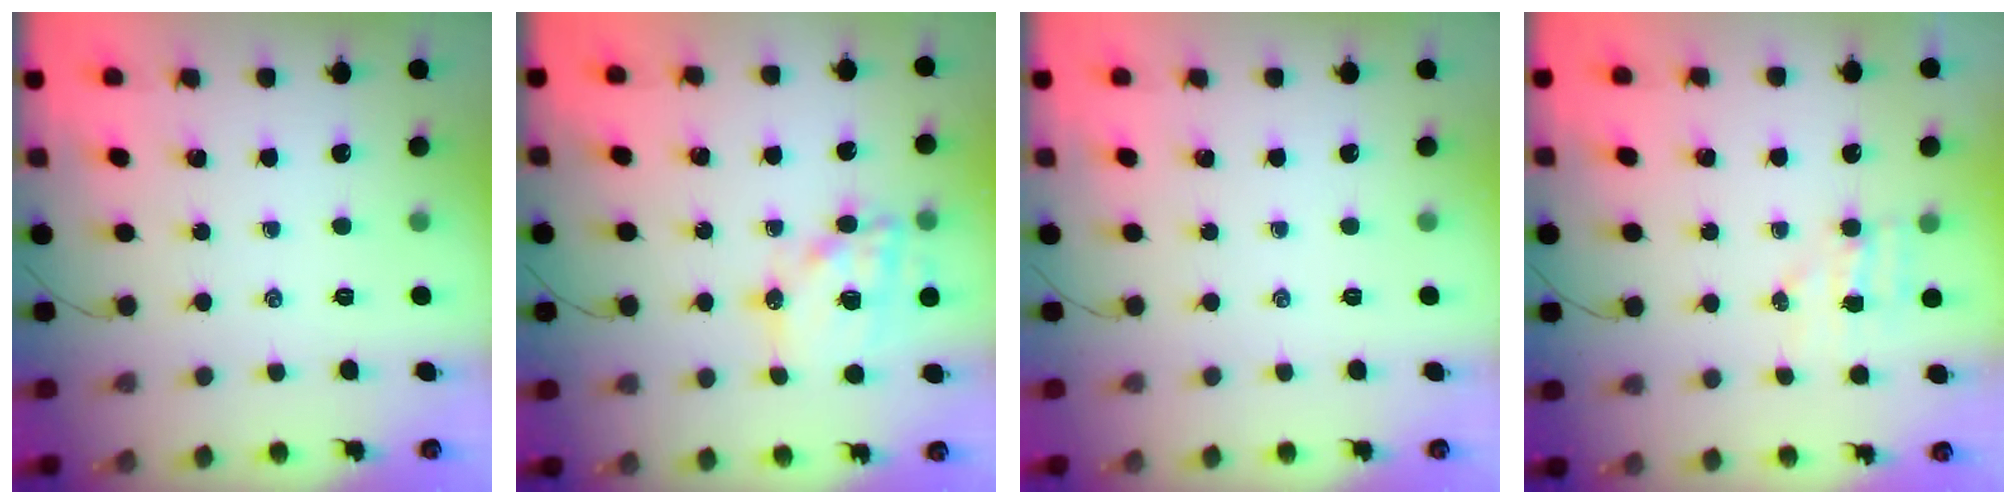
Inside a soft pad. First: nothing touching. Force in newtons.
{"total": 15.9, "press": 15.5, "slide": 3.9}
{"total": 0.0}
{"total": 3.8, "press": 3.7, "slide": 0.8}